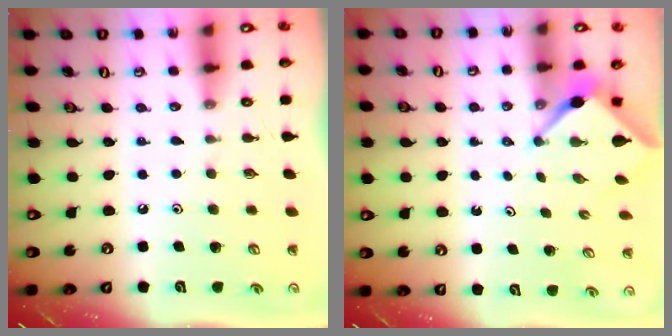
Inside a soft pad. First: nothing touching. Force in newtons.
{"total": 2.5, "press": 2.5, "slide": 0.3}